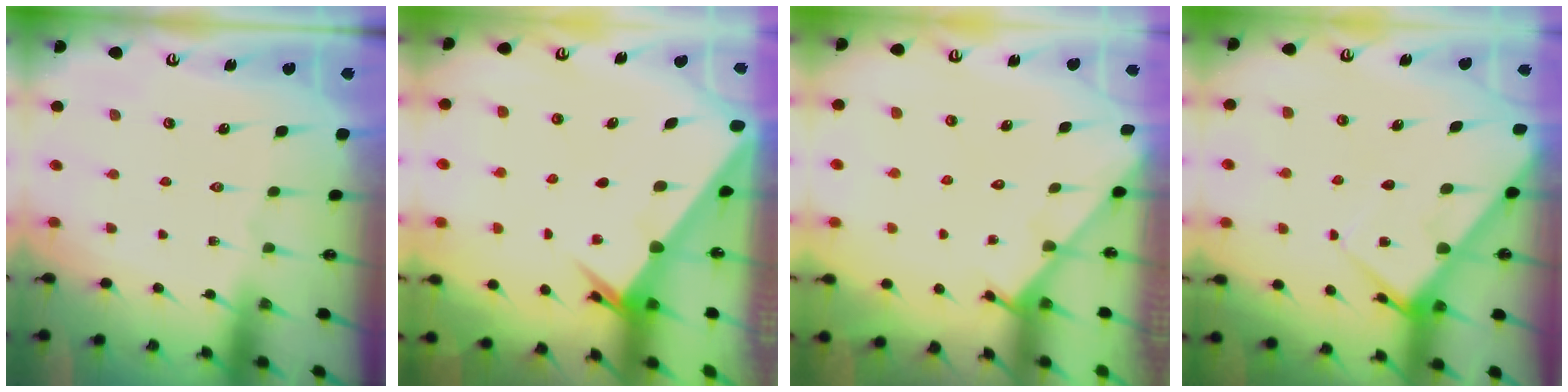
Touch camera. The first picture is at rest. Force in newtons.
{"total": 2.6, "press": 2.6, "slide": 0.2}
{"total": 1.2, "press": 1.2, "slide": 0.1}
{"total": 5.3, "press": 5.2, "slide": 0.6}